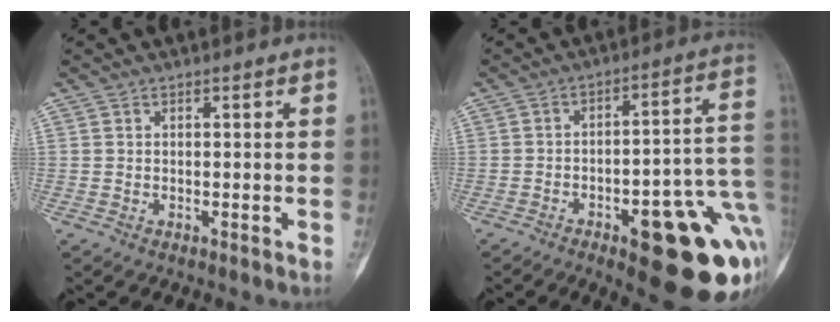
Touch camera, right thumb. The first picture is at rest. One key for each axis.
{"total": 22.4, "fx": -7.6, "fy": 7.0, "fz": 19.9, "tx": -0.190, "ty": 0.039, "tz": -0.086}